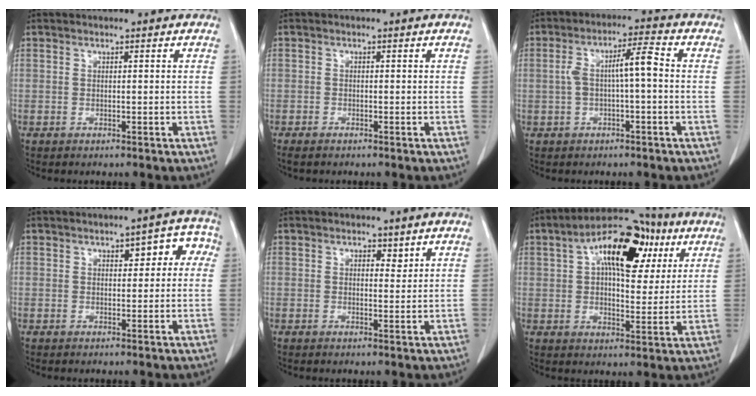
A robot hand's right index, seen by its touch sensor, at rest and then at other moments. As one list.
[{"total": 1.0, "force": [-0.9, 0.3, 0.4], "torque": [-0.009, -0.001, -0.013]}, {"total": 6.2, "force": [0.0, 1.0, 6.2], "torque": [-0.116, 0.025, 0.001]}, {"total": 5.5, "force": [1.6, 2.5, 4.6], "torque": [-0.040, 0.032, 0.016]}, {"total": 1.7, "force": [1.2, 0.9, 0.8], "torque": [-0.006, -0.005, 0.018]}, {"total": 16.8, "force": [6.8, 7.5, 13.4], "torque": [-0.215, 0.043, 0.102]}]